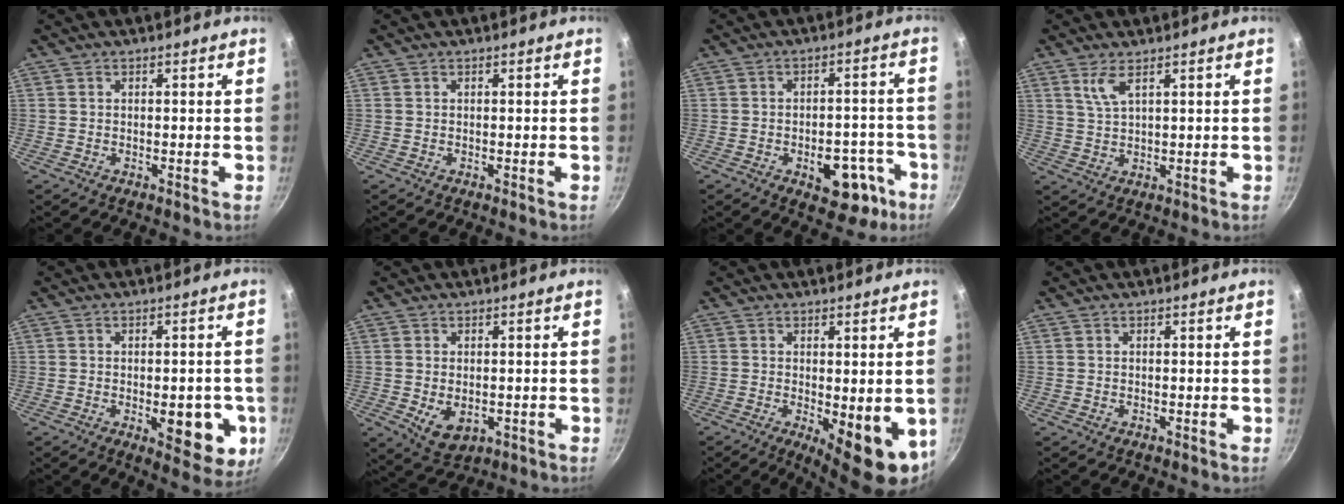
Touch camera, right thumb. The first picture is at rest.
{"total": 0.0}
{"total": 11.5, "force": [-5.1, 6.7, 7.9], "torque": [-0.053, 0.035, -0.059]}
{"total": 3.7, "force": [2.1, 1.1, 2.9], "torque": [-0.058, -0.013, 0.048]}
{"total": 11.4, "force": [-2.7, 5.4, 9.7], "torque": [-0.080, -0.002, -0.029]}
{"total": 6.2, "force": [-0.9, 4.2, 4.5], "torque": [-0.066, -0.011, -0.003]}
{"total": 11.0, "force": [-1.9, 4.1, 10.0], "torque": [-0.111, -0.011, -0.013]}
{"total": 0.0}